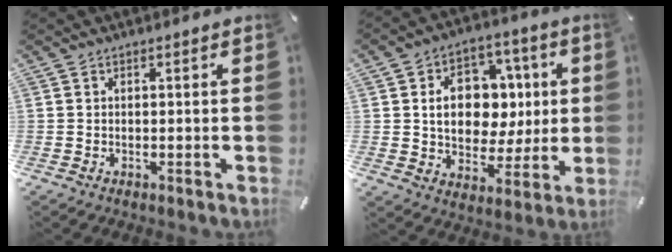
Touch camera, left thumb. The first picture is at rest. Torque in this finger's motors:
{"motor_torque": [1.01, 0.91, 0.26, -0.07, 0.42]}